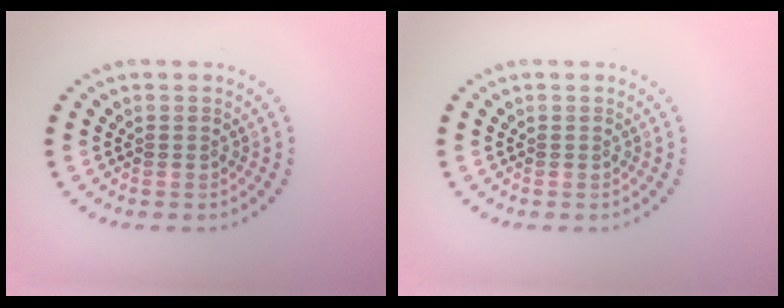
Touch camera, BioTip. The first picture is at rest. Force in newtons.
{"total": 0.0}